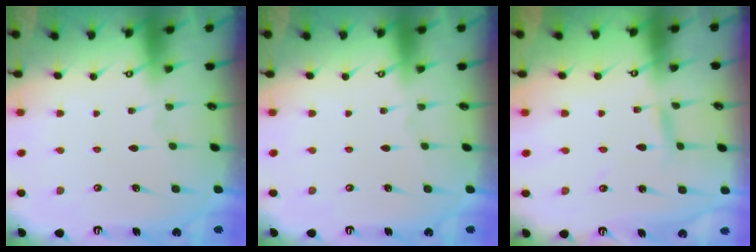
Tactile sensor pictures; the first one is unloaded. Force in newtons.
{"total": 0.0}
{"total": 2.5, "press": 2.5, "slide": 0.2}